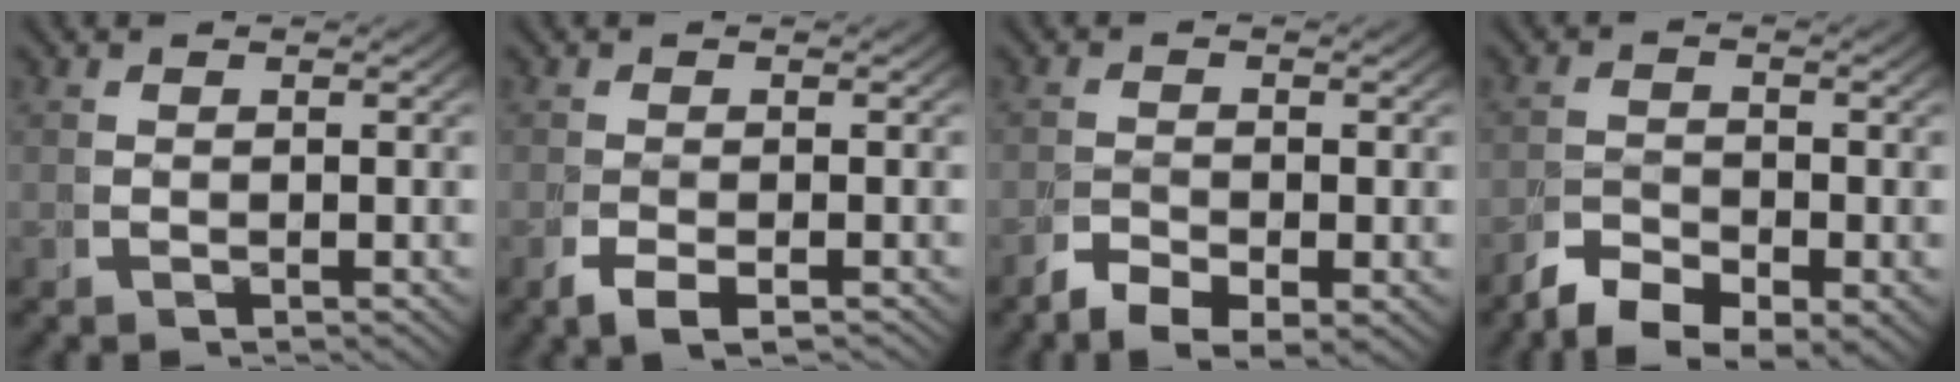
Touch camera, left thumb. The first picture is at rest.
{"total": 1.2, "force": [-1.0, -0.2, 0.8], "torque": [-0.006, 0.002, -0.015]}
{"total": 1.7, "force": [-1.3, 0.5, 1.0], "torque": [-0.001, -0.007, -0.027]}
{"total": 2.6, "force": [-2.2, 0.8, 1.2], "torque": [0.002, -0.005, -0.049]}